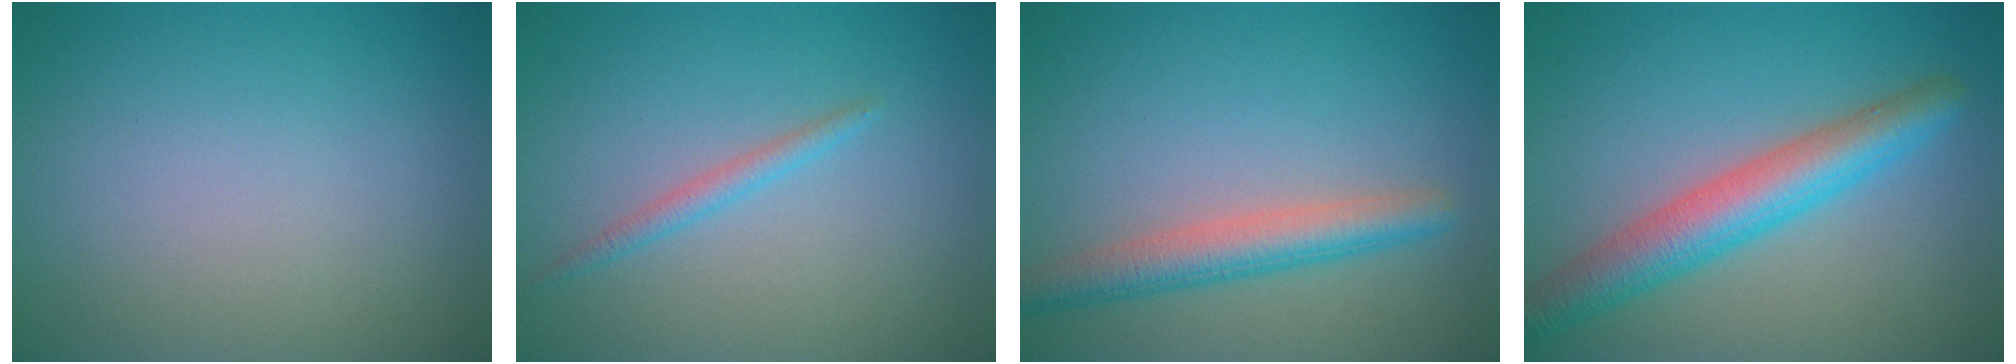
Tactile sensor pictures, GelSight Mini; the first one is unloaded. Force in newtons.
{"total": 1.4, "press": 1.4, "slide": 0.1}
{"total": 3.9, "press": 3.9, "slide": 0.1}
{"total": 5.6, "press": 5.6, "slide": 0.2}